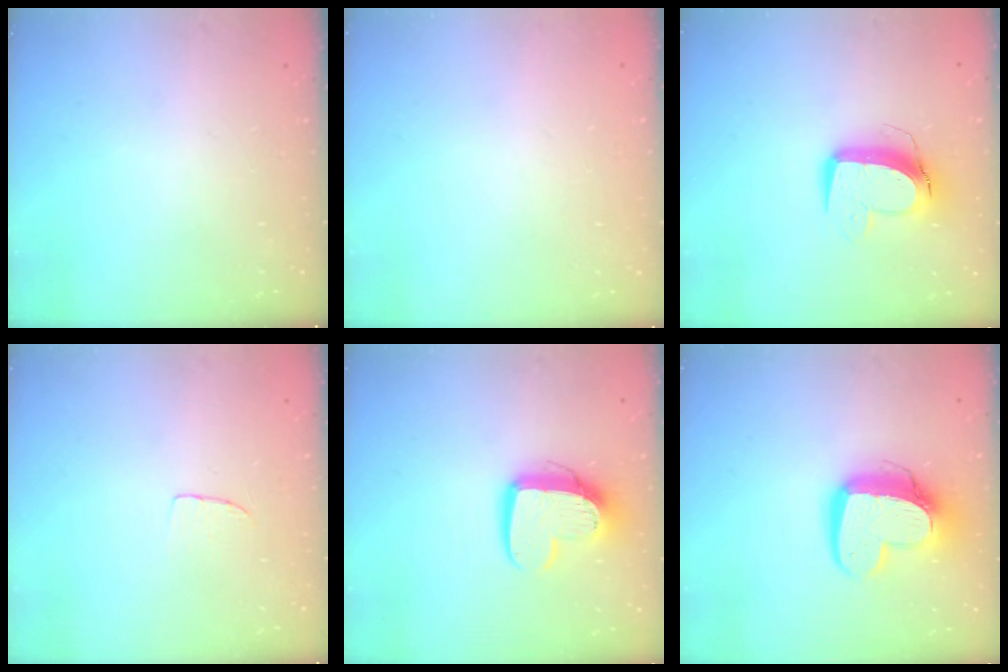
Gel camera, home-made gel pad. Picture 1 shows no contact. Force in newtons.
{"total": 0.0}
{"total": 11.1, "press": 11.1, "slide": 0.9}
{"total": 4.1, "press": 4.0, "slide": 0.2}
{"total": 12.9, "press": 12.8, "slide": 1.1}
{"total": 14.4, "press": 14.3, "slide": 1.3}